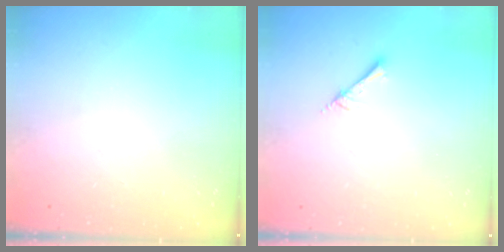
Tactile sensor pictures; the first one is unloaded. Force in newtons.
{"total": 2.4, "press": 2.4, "slide": 0.2}